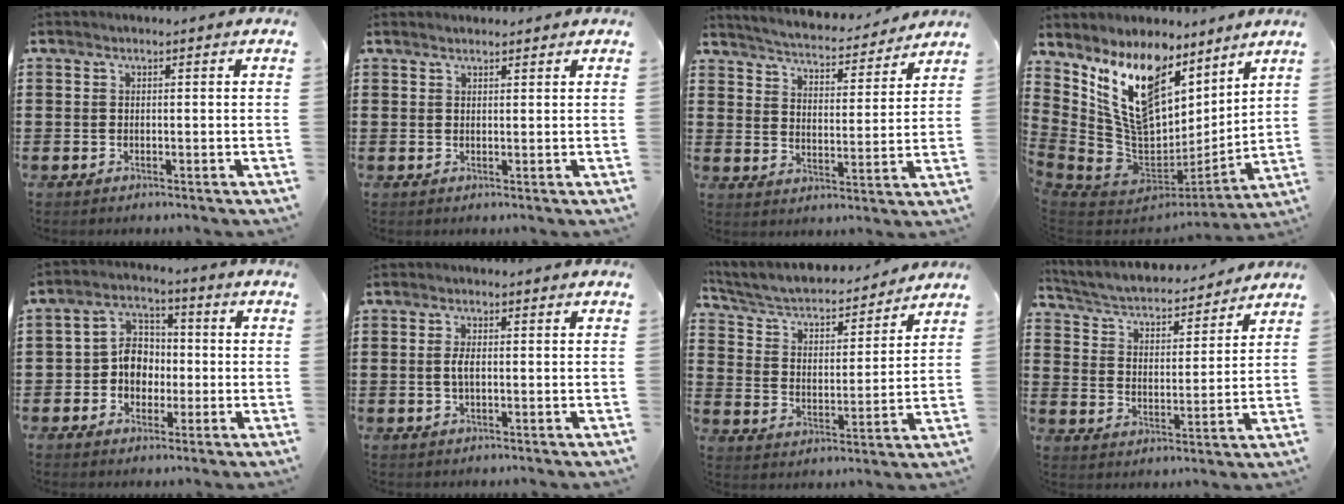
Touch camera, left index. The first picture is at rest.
{"total": 1.1, "force": [1.0, 0.2, 0.2], "torque": [-0.006, 0.000, 0.020]}
{"total": 4.2, "force": [4.2, -0.1, 0.7], "torque": [-0.038, -0.036, 0.066]}
{"total": 15.4, "force": [8.5, 8.5, 9.6], "torque": [-0.247, -0.060, 0.158]}
{"total": 6.5, "force": [-1.0, 5.5, 3.3], "torque": [-0.073, 0.019, -0.019]}
{"total": 2.1, "force": [-0.1, 0.7, 1.9], "torque": [-0.045, -0.002, -0.005]}
{"total": 4.6, "force": [4.0, 1.3, 2.0], "torque": [-0.058, -0.029, 0.060]}
{"total": 4.0, "force": [3.7, 0.6, 1.3], "torque": [-0.046, -0.031, 0.055]}